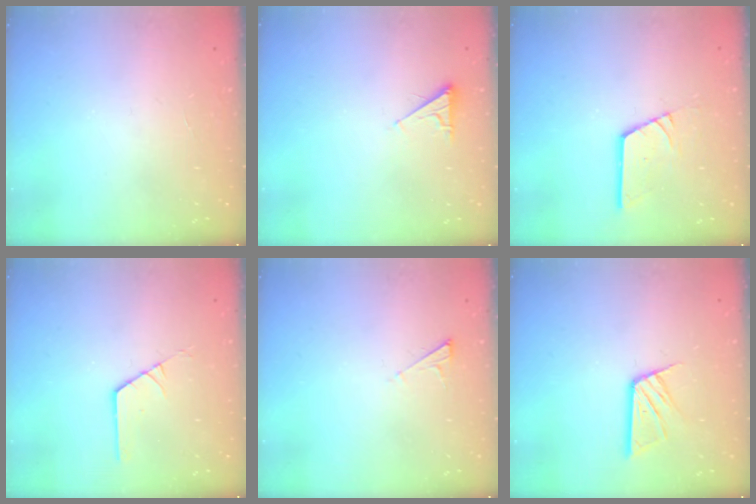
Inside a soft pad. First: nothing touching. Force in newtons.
{"total": 2.5, "press": 2.5, "slide": 0.4}
{"total": 8.8, "press": 8.7, "slide": 1.1}
{"total": 1.3, "press": 1.3, "slide": 0.1}
{"total": 2.5, "press": 2.4, "slide": 0.3}
{"total": 10.7, "press": 10.6, "slide": 1.2}